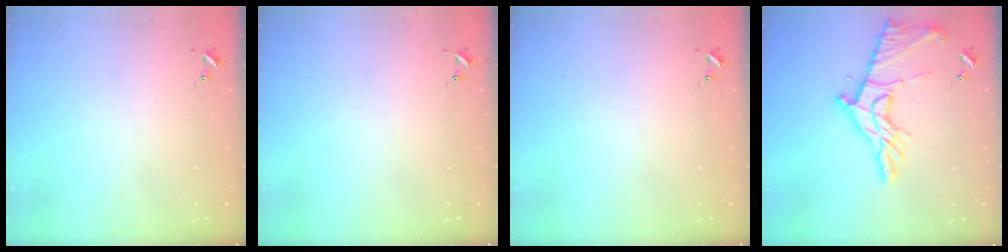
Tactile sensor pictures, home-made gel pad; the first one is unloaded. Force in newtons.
{"total": 0.0}
{"total": 0.0}
{"total": 18.0, "press": 17.9, "slide": 1.2}